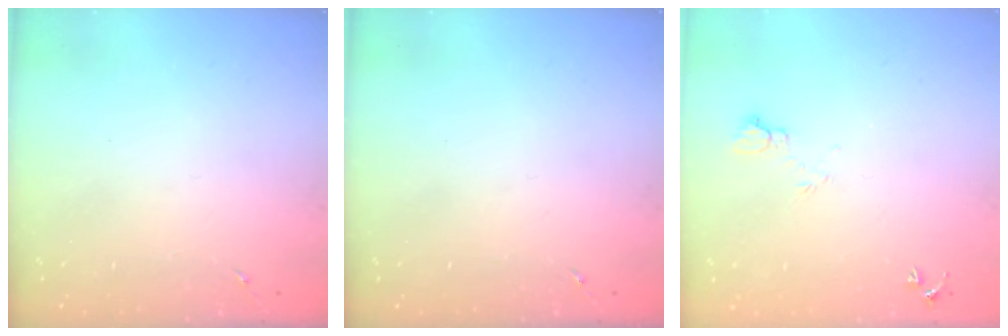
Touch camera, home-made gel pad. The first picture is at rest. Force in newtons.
{"total": 0.0}
{"total": 4.2, "press": 4.1, "slide": 0.5}